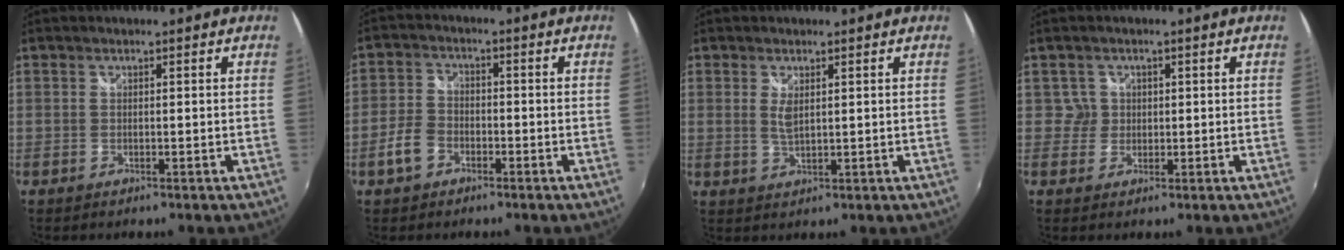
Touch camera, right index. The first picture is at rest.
{"total": 5.4, "force": [-2.7, 3.8, 2.7], "torque": [-0.065, 0.009, -0.051]}
{"total": 2.7, "force": [0.7, 1.1, 2.4], "torque": [-0.043, -0.005, 0.013]}
{"total": 2.2, "force": [0.4, 2.1, -0.3], "torque": [0.014, 0.014, 0.009]}